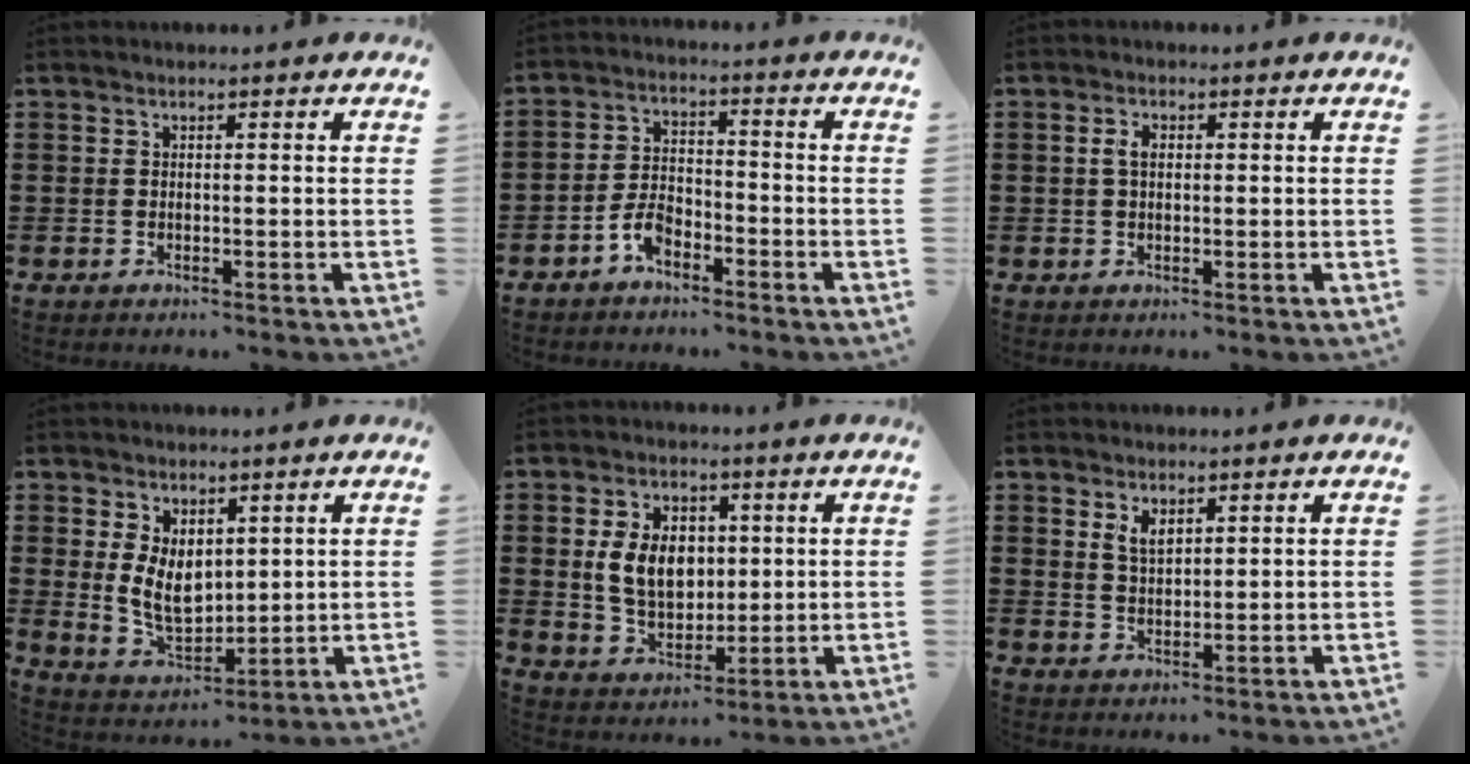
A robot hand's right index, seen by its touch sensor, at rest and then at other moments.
{"total": 4.7, "force": [-3.1, 2.5, 2.6], "torque": [-0.066, 0.005, -0.063]}
{"total": 2.2, "force": [0.3, 1.2, 1.8], "torque": [-0.039, 0.008, 0.005]}
{"total": 7.3, "force": [1.6, 5.0, 5.0], "torque": [-0.101, 0.001, 0.028]}
{"total": 8.4, "force": [1.3, 6.0, 5.7], "torque": [-0.123, 0.008, 0.019]}
{"total": 2.9, "force": [1.8, 1.5, 1.6], "torque": [-0.037, 0.004, 0.034]}